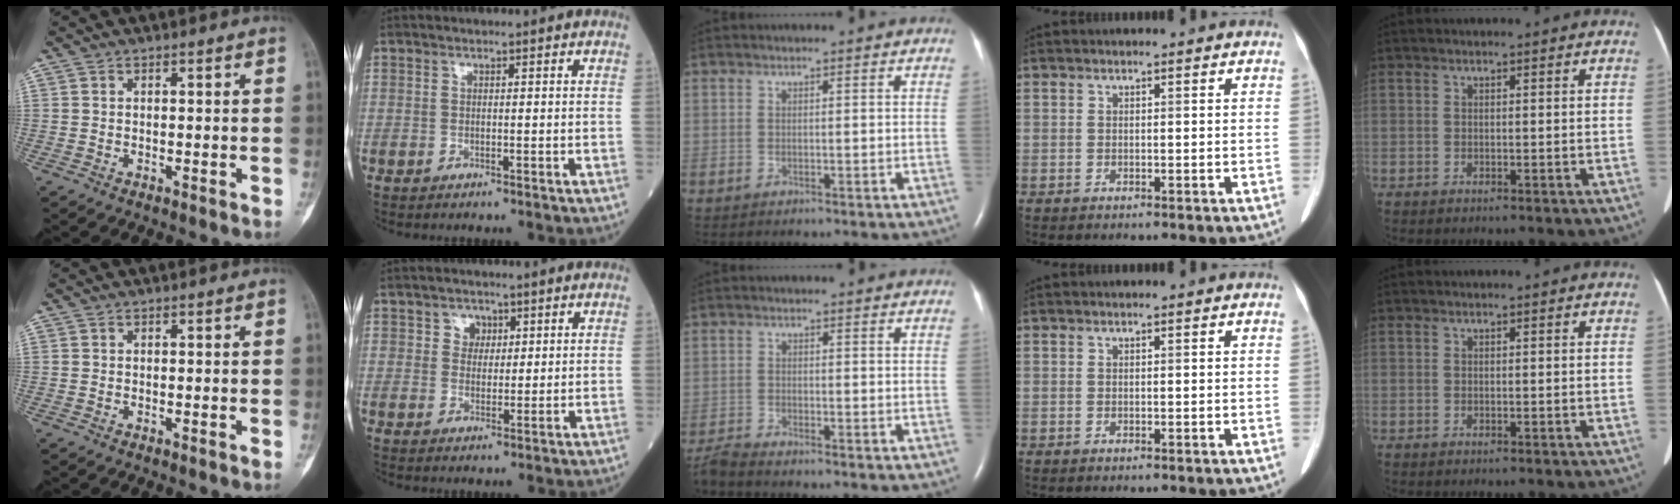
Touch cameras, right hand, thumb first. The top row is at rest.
{"index": {"total": 2.9, "force": [1.3, 2.4, 0.9], "torque": [-0.009, 0.003, 0.020]}, "middle": {"total": 3.4, "force": [-3.3, -0.2, 1.0], "torque": [-0.022, -0.015, -0.061]}}